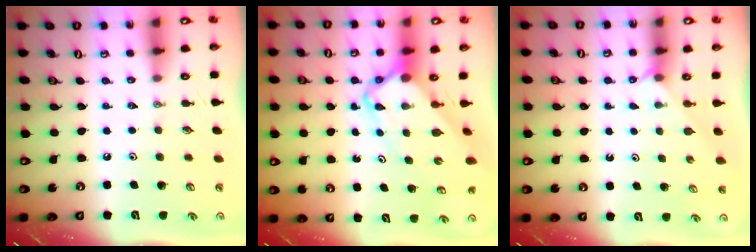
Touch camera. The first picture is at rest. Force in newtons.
{"total": 7.2, "press": 7.1, "slide": 0.6}
{"total": 1.9, "press": 1.9, "slide": 0.3}